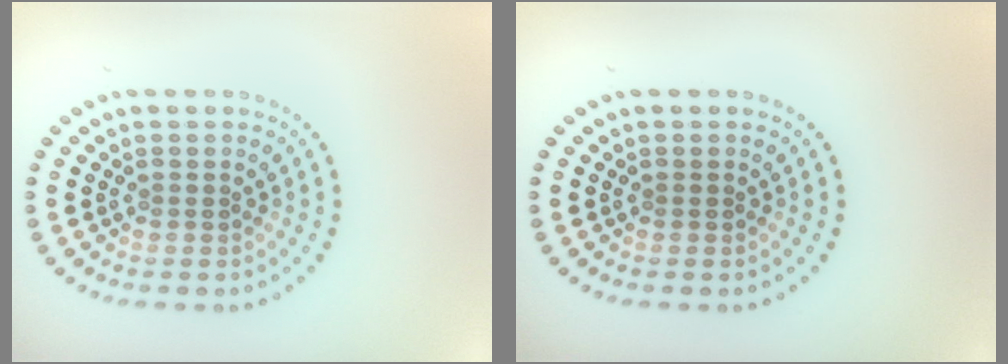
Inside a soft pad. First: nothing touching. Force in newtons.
{"total": 0.0}